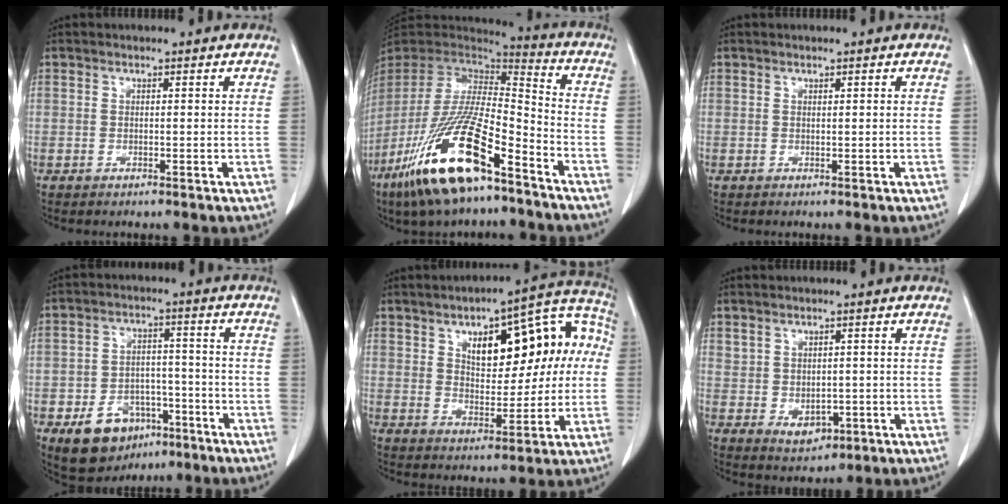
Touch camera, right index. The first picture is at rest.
{"total": 21.3, "force": [-12.9, 4.2, 16.4], "torque": [-0.331, -0.046, -0.238]}
{"total": 0.0}
{"total": 9.7, "force": [-5.2, 6.7, 4.7], "torque": [-0.084, 0.015, -0.071]}
{"total": 16.9, "force": [3.8, 7.3, 14.8], "torque": [-0.189, 0.046, 0.055]}
{"total": 4.0, "force": [-0.5, 3.1, 2.6], "torque": [-0.037, -0.002, 0.011]}